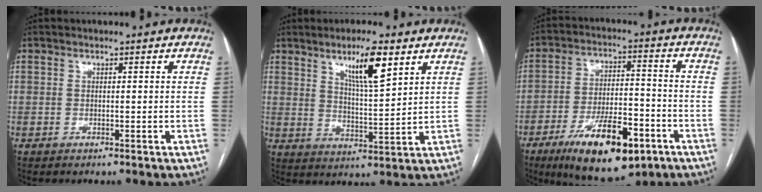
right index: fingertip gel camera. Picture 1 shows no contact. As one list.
[{"total": 8.7, "force": [5.1, 1.0, 7.0], "torque": [-0.121, -0.007, 0.089]}, {"total": 16.2, "force": [-8.8, 5.6, 12.4], "torque": [-0.209, -0.005, -0.136]}]